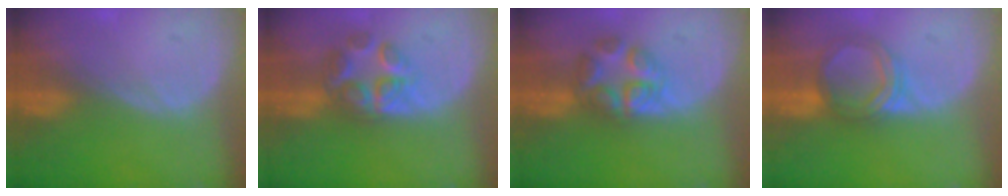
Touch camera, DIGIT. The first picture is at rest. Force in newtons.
{"total": 6.7, "press": 5.7, "slide": 3.5}
{"total": 5.8, "press": 5.8, "slide": 0.1}
{"total": 5.5, "press": 5.2, "slide": 1.8}